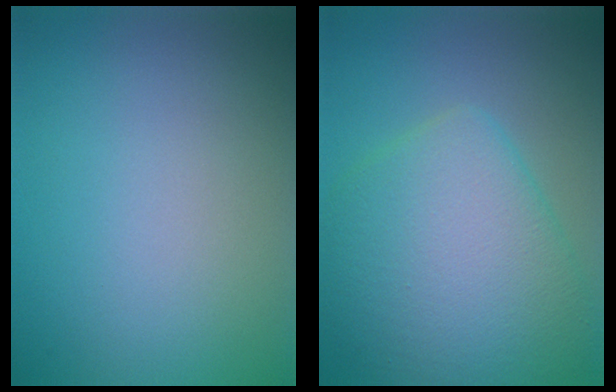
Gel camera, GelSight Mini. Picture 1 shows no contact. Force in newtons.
{"total": 8.3, "press": 8.3, "slide": 0.2}